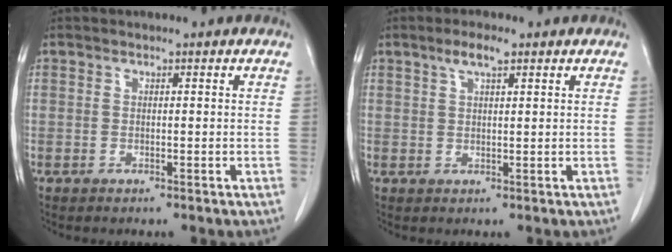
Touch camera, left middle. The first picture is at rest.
{"total": 3.1, "force": [2.0, 0.6, 2.3], "torque": [-0.049, 0.006, 0.037]}